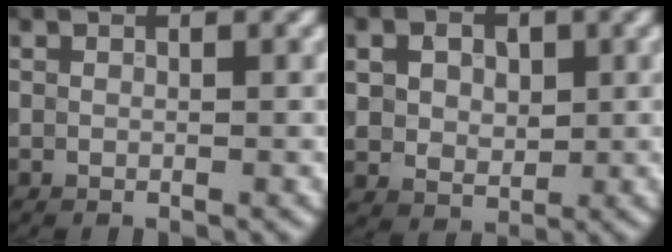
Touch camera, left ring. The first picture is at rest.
{"total": 5.0, "force": [1.3, 3.8, 2.9], "torque": [-0.068, 0.013, 0.015]}